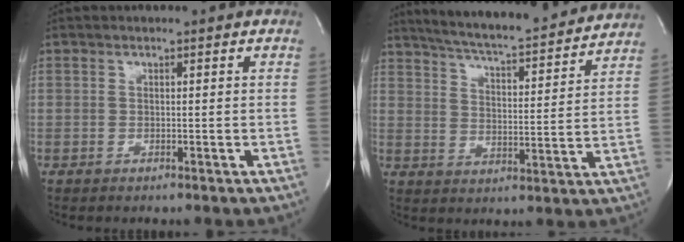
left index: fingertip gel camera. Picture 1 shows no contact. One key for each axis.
{"total": 20.6, "fx": 18.9, "fy": 2.0, "fz": 7.9, "tx": -0.130, "ty": -0.010, "tz": 0.259}